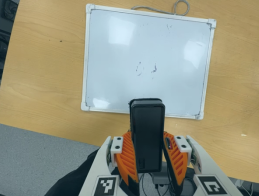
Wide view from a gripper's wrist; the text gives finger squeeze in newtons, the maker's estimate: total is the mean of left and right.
{"total": 9.1, "left": 8.0, "right": 10.2}